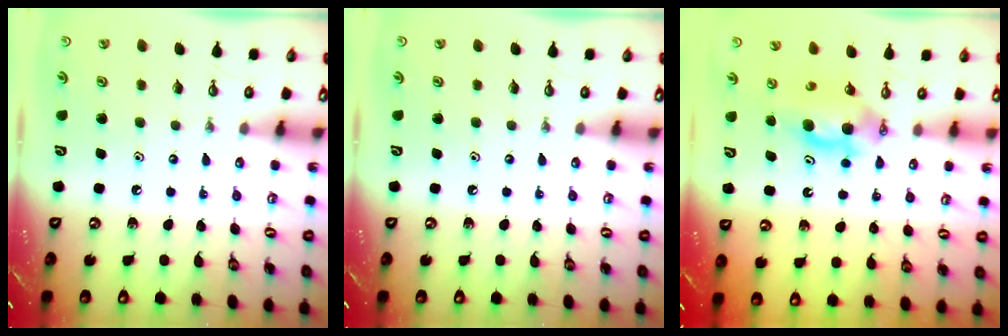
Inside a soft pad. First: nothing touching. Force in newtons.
{"total": 0.0}
{"total": 7.5, "press": 5.0, "slide": 5.6}